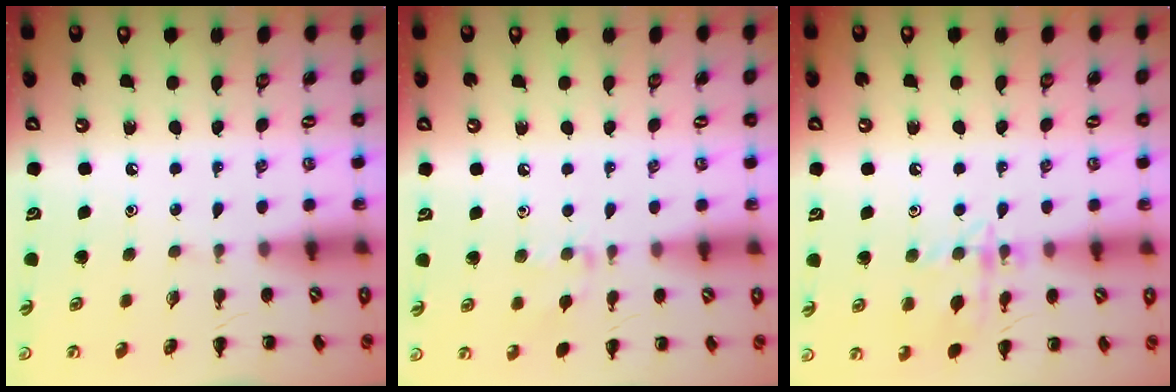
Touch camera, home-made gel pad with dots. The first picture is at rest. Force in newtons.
{"total": 6.9, "press": 6.7, "slide": 1.8}
{"total": 11.8, "press": 11.8, "slide": 0.5}